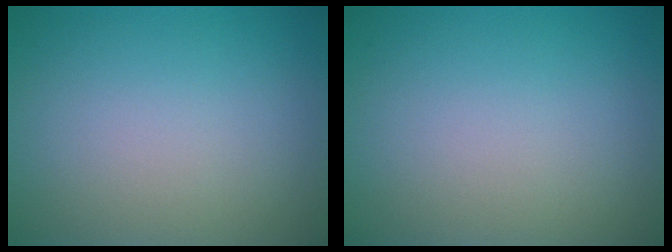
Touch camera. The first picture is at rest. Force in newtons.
{"total": 0.0}